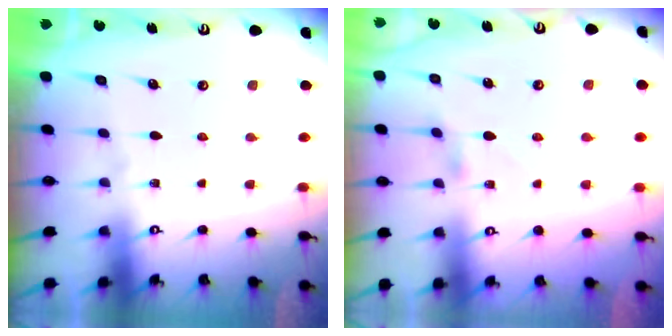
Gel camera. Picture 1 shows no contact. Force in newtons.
{"total": 1.6, "press": 1.6, "slide": 0.4}